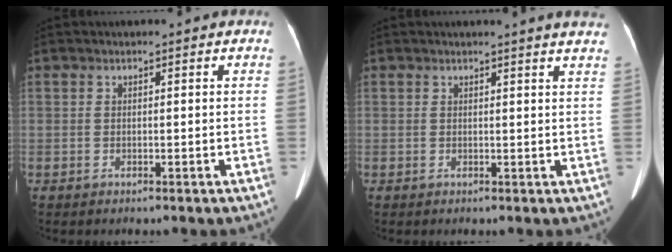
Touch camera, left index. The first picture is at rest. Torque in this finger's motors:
{"motor_torque": [0.52, -0.92, -0.01, 0.00]}